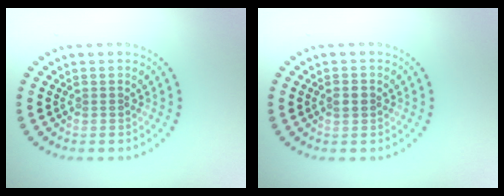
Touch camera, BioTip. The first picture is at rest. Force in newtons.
{"total": 1.4, "press": 1.4, "slide": 0.1}